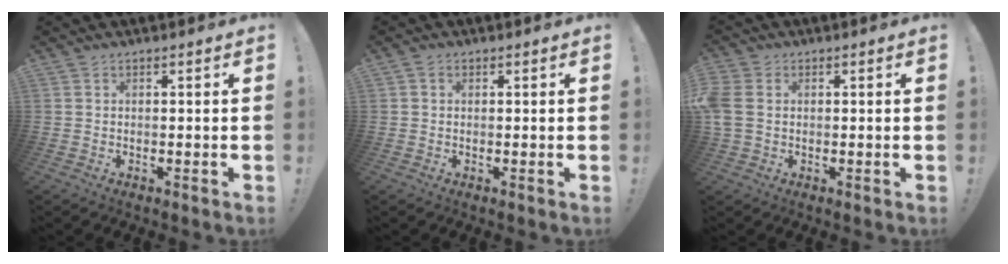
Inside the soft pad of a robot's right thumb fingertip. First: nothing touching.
{"total": 0.9, "force": [0.2, 0.8, 0.3], "torque": [-0.004, 0.003, 0.003]}
{"total": 5.9, "force": [0.6, 4.3, 3.9], "torque": [-0.097, 0.007, 0.015]}